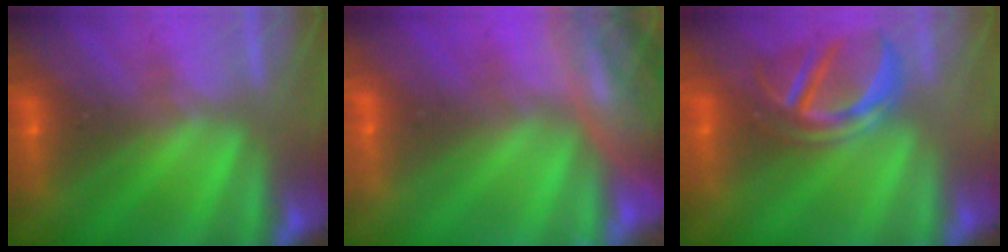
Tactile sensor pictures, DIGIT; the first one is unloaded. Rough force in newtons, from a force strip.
{"total": 7.4}
{"total": 3.8}